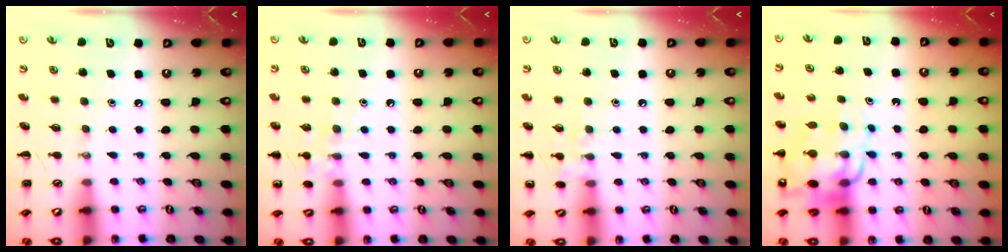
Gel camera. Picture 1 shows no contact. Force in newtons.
{"total": 8.4, "press": 8.2, "slide": 1.6}
{"total": 6.8, "press": 6.7, "slide": 1.1}
{"total": 13.6, "press": 13.1, "slide": 3.9}